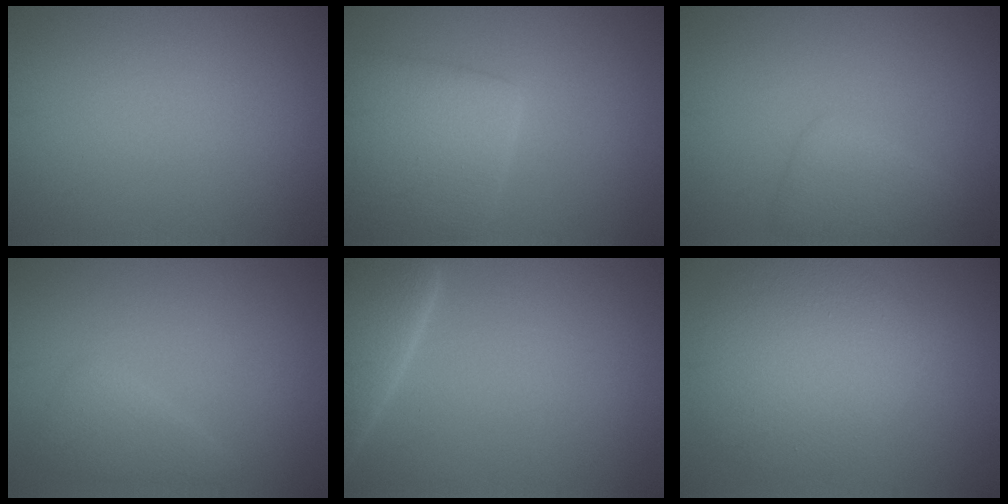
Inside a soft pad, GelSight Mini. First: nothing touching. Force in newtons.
{"total": 6.8, "press": 6.8, "slide": 0.2}
{"total": 2.6, "press": 2.6, "slide": 0.1}
{"total": 2.0, "press": 2.0, "slide": 0.2}
{"total": 5.6, "press": 5.6, "slide": 0.5}
{"total": 5.9, "press": 5.9, "slide": 0.2}